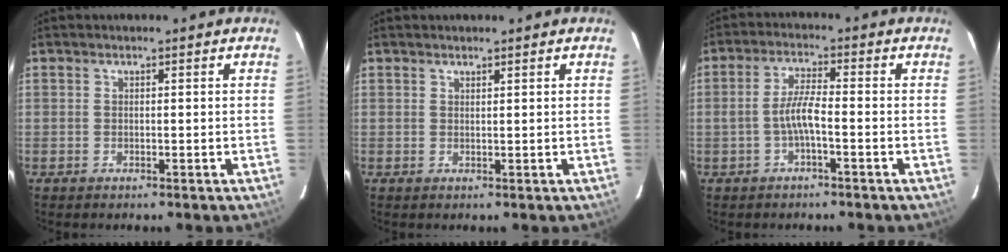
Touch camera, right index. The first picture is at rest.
{"total": 0.9, "force": [0.9, 0.0, 0.3], "torque": [-0.008, -0.002, 0.013]}
{"total": 4.5, "force": [-1.6, 0.6, 4.2], "torque": [-0.086, 0.008, -0.031]}